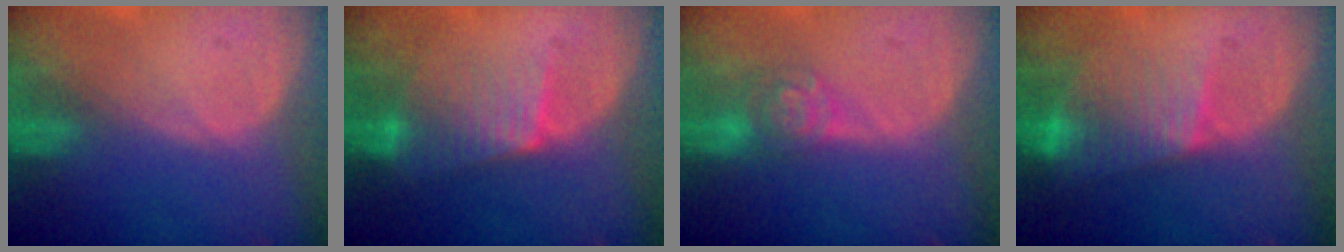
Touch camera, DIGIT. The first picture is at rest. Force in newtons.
{"total": 6.5, "press": 6.1, "slide": 2.4}
{"total": 4.8, "press": 4.2, "slide": 2.3}
{"total": 7.9, "press": 6.8, "slide": 4.0}